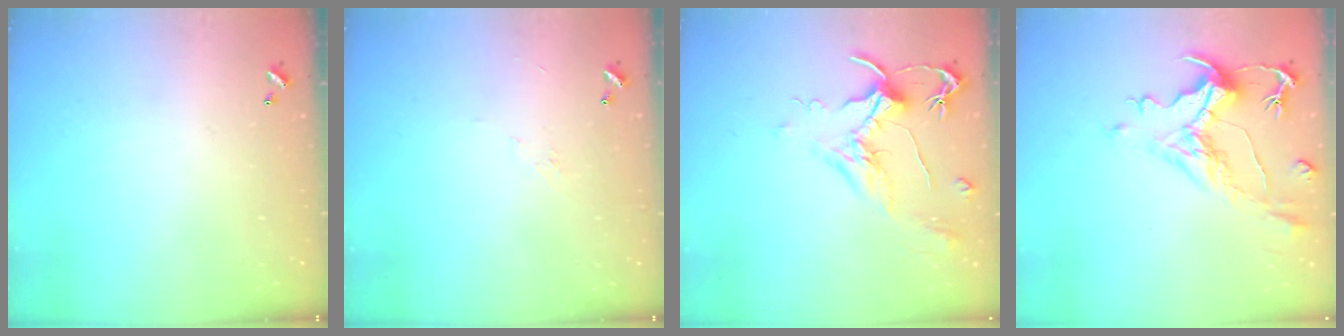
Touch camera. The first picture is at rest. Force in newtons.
{"total": 5.0, "press": 4.9, "slide": 0.5}
{"total": 2.0, "press": 1.8, "slide": 0.8}
{"total": 1.5, "press": 0.3, "slide": 1.5}